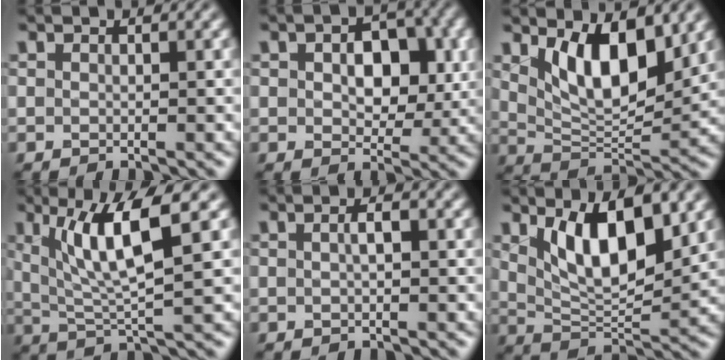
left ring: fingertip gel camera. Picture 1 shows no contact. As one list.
[{"total": 6.2, "force": [0.9, 3.8, 4.8], "torque": [-0.072, -0.003, 0.013]}, {"total": 7.2, "force": [3.0, 3.1, 5.8], "torque": [-0.102, -0.014, 0.056]}, {"total": 7.3, "force": [2.7, 1.3, 6.7], "torque": [-0.121, 0.001, 0.050]}, {"total": 1.2, "force": [0.1, 0.3, 1.2], "torque": [-0.024, 0.003, 0.002]}, {"total": 7.7, "force": [2.8, 3.0, 6.5], "torque": [-0.115, -0.011, 0.054]}]